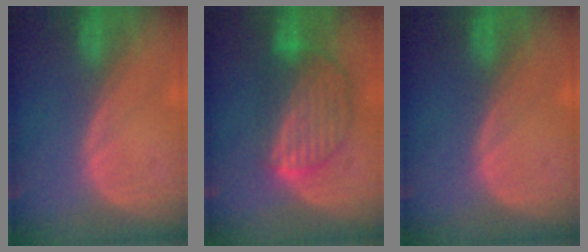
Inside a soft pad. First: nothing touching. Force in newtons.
{"total": 8.8, "press": 7.7, "slide": 4.3}
{"total": 0.0}